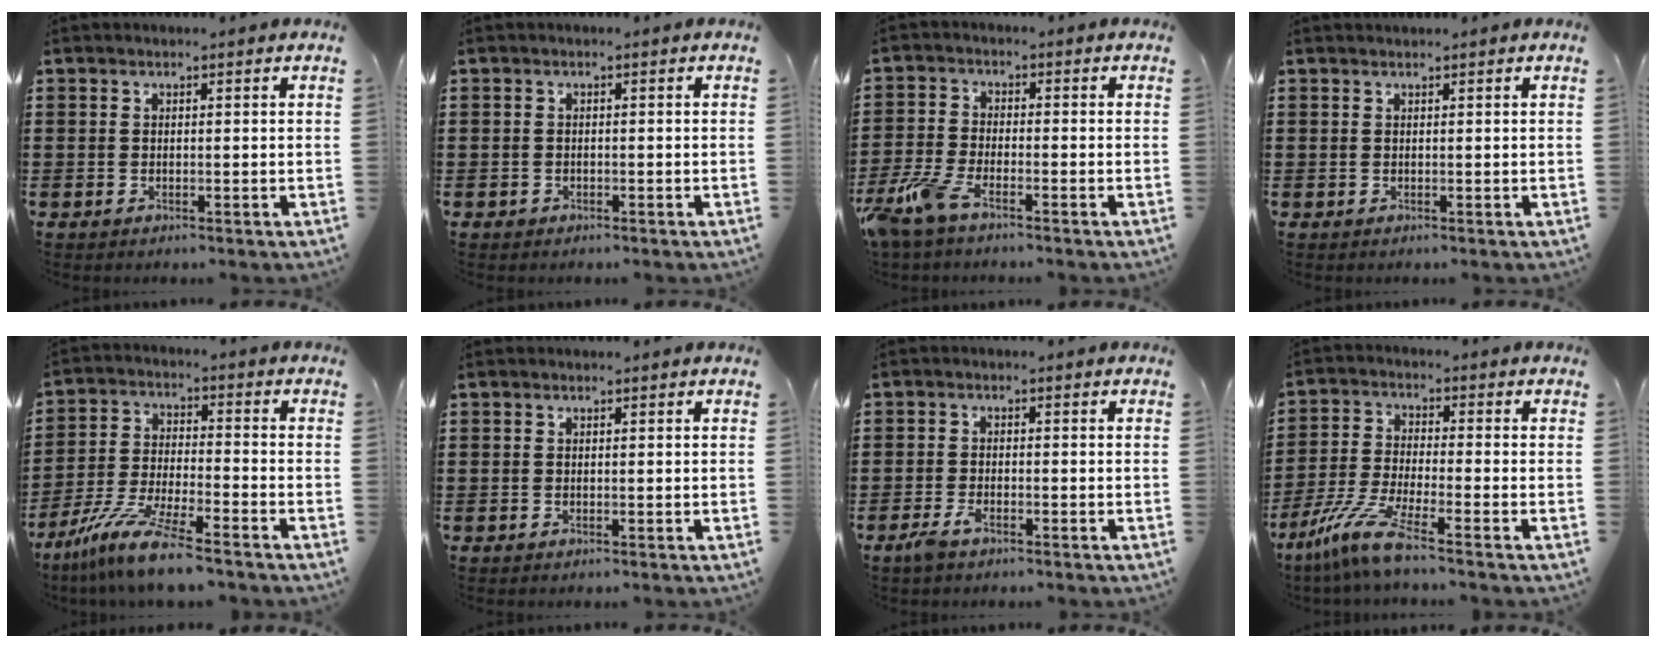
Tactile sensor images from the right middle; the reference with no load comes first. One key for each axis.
{"total": 0.5, "fx": -0.4, "fy": 0.3, "fz": 0.0, "tx": -0.001, "ty": 0.003, "tz": -0.010}
{"total": 5.4, "fx": -4.0, "fy": 1.4, "fz": 3.3, "tx": -0.103, "ty": -0.015, "tz": -0.085}
{"total": 0.5, "fx": 0.5, "fy": 0.0, "fz": 0.0, "tx": -0.001, "ty": 0.001, "tz": 0.010}
{"total": 9.7, "fx": -8.0, "fy": 0.1, "fz": 5.4, "tx": -0.117, "ty": -0.004, "tz": -0.161}
{"total": 0.0}
{"total": 2.7, "fx": -1.7, "fy": 0.8, "fz": 1.9, "tx": -0.047, "ty": -0.001, "tz": -0.036}
{"total": 8.0, "fx": -5.6, "fy": 0.5, "fz": 5.7, "tx": -0.141, "ty": -0.024, "tz": -0.115}